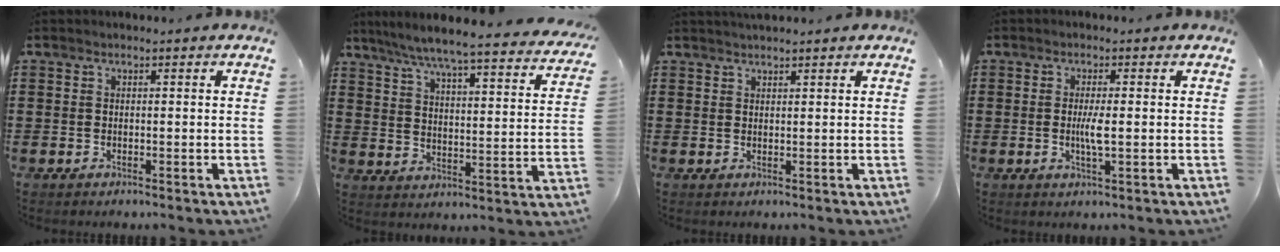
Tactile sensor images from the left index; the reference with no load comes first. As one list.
[{"total": 6.1, "force": [5.5, -0.4, 2.5], "torque": [-0.075, -0.044, 0.089]}, {"total": 1.3, "force": [1.3, 0.1, 0.2], "torque": [-0.005, 0.001, 0.024]}, {"total": 3.3, "force": [-0.2, 0.5, 3.2], "torque": [-0.060, -0.002, -0.004]}]